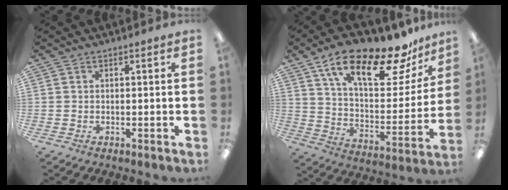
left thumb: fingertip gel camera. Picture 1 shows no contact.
{"total": 22.3, "force": [16.0, 7.3, 13.7], "torque": [-0.218, -0.097, 0.266]}